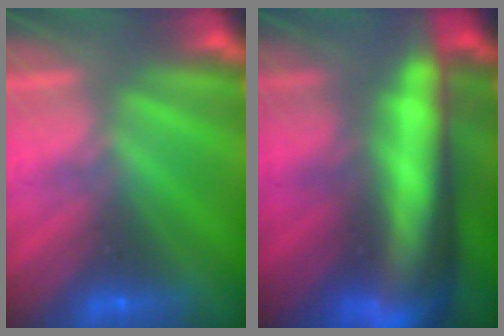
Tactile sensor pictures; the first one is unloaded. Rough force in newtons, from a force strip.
{"total": 9.6}